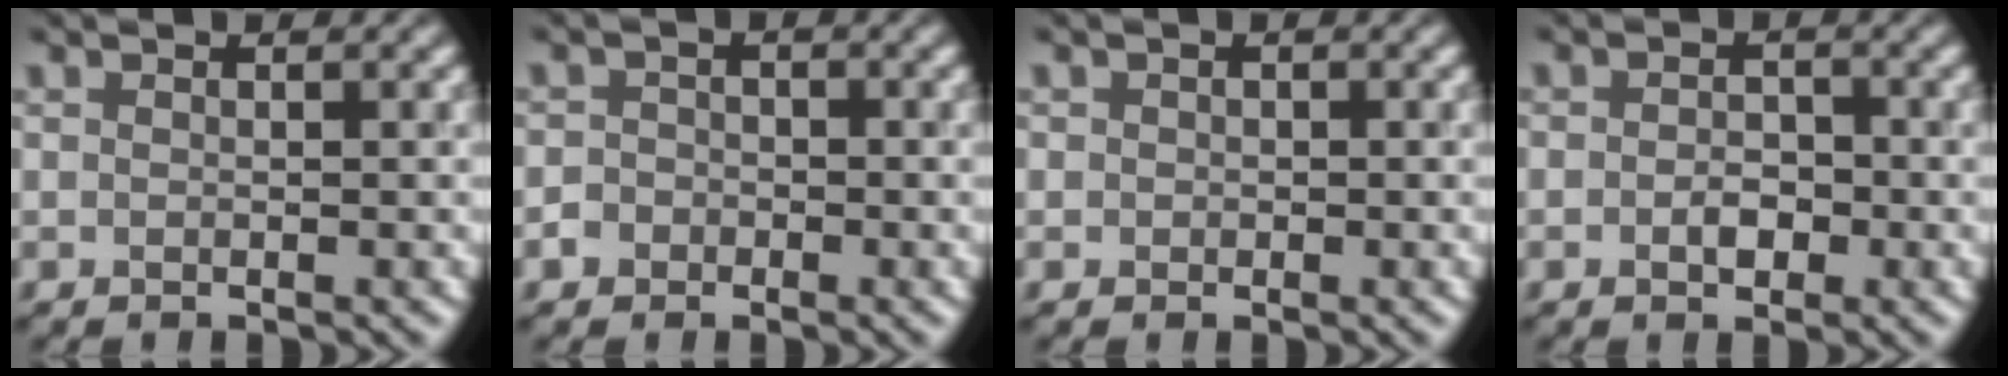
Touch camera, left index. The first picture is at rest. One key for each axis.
{"total": 1.5, "fx": -1.0, "fy": 1.1, "fz": -0.1, "tx": 0.010, "ty": 0.001, "tz": -0.013}
{"total": 0.6, "fx": -0.1, "fy": 0.5, "fz": -0.4, "tx": 0.009, "ty": -0.005, "tz": 0.001}
{"total": 1.4, "fx": -0.7, "fy": 0.9, "fz": 0.8, "tx": -0.019, "ty": -0.004, "tz": -0.009}